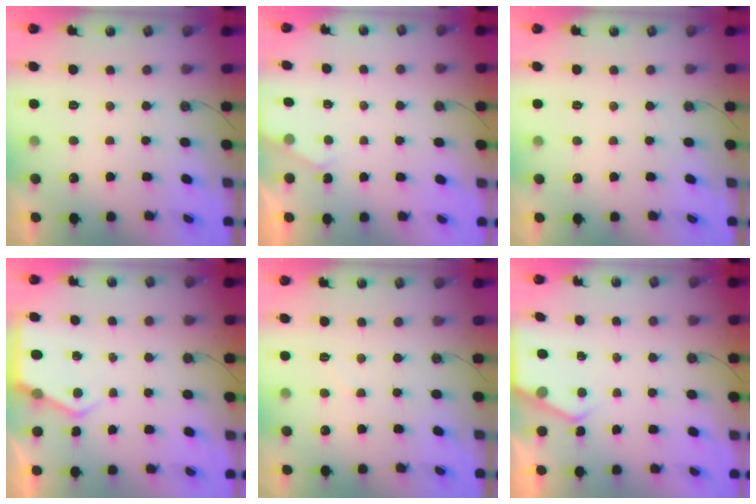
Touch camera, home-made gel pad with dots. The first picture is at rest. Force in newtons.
{"total": 3.0, "press": 2.9, "slide": 0.5}
{"total": 1.7, "press": 1.7, "slide": 0.3}
{"total": 6.1, "press": 6.0, "slide": 0.9}
{"total": 4.8, "press": 4.8, "slide": 0.6}
{"total": 3.4, "press": 3.4, "slide": 0.5}